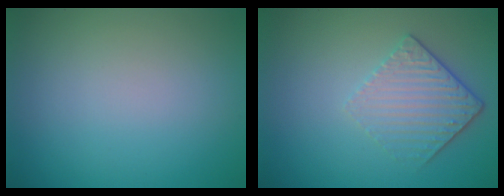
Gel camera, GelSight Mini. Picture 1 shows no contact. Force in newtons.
{"total": 3.6, "press": 2.6, "slide": 2.6}